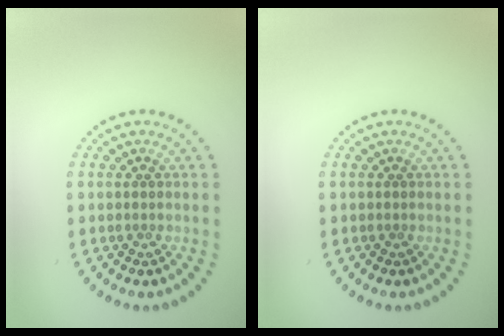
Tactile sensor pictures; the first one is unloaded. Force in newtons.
{"total": 0.0}